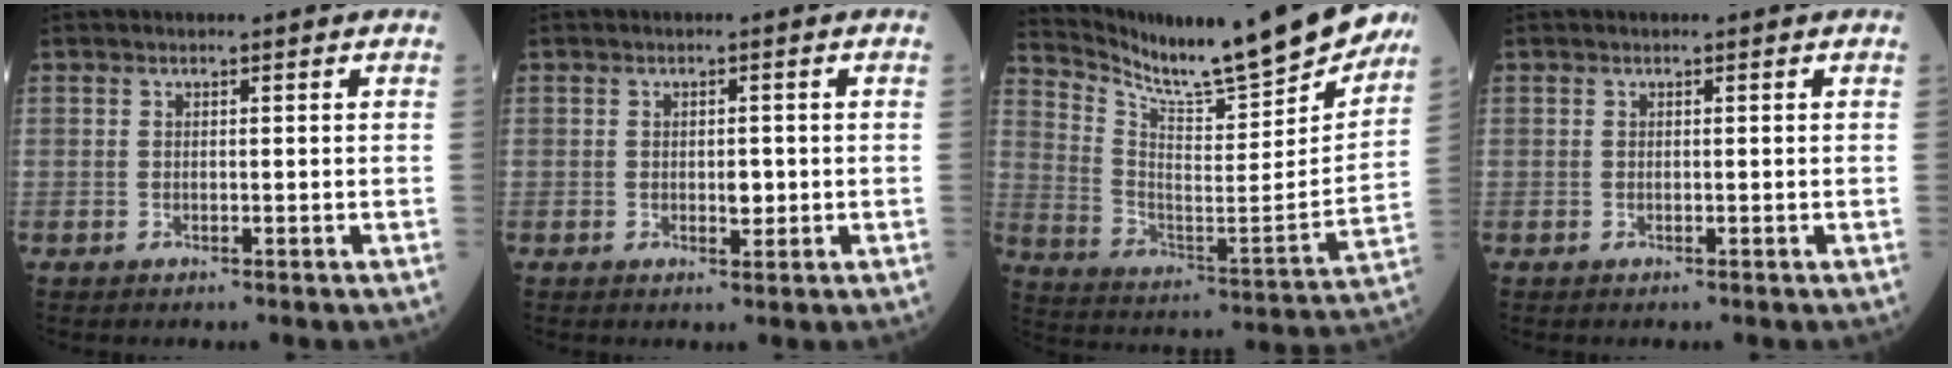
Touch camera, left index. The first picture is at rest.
{"total": 1.8, "force": [-0.3, 0.9, 1.5], "torque": [-0.020, -0.003, -0.005]}
{"total": 21.9, "force": [19.7, 1.4, 9.4], "torque": [-0.171, -0.077, 0.292]}
{"total": 0.0}